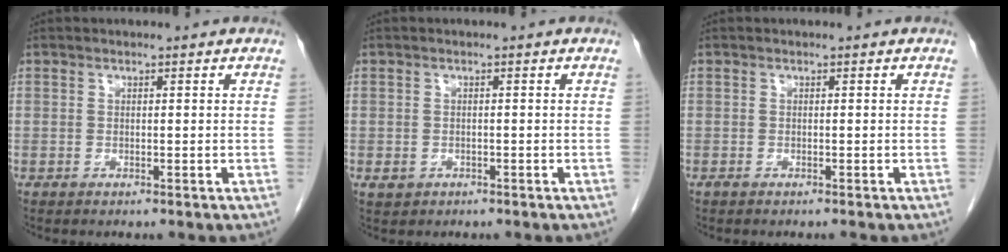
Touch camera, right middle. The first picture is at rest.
{"total": 1.6, "force": [-0.7, 1.3, 0.5], "torque": [-0.010, 0.003, -0.003]}
{"total": 0.6, "force": [-0.5, 0.0, 0.3], "torque": [-0.005, -0.001, -0.010]}